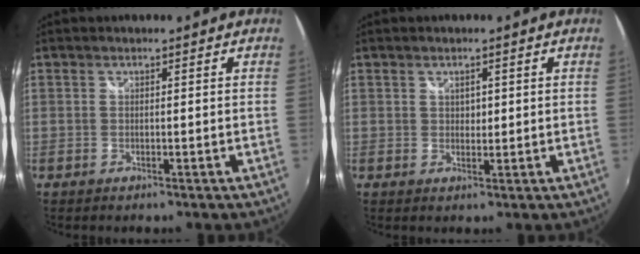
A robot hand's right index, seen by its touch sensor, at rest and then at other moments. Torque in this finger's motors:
{"motor_torque": [-0.09, 0.24, -0.02, 0.00]}